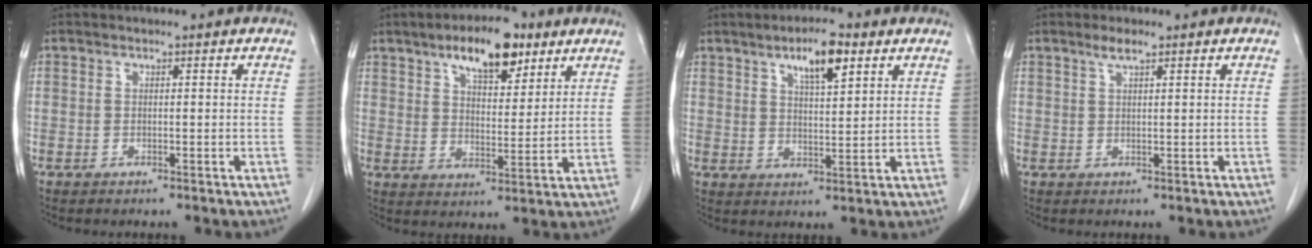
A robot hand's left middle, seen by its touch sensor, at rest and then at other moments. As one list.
[{"total": 10.8, "force": [6.6, 4.0, 7.6], "torque": [-0.121, 0.011, 0.106]}, {"total": 7.1, "force": [4.1, 1.6, 5.6], "torque": [-0.096, 0.004, 0.067]}, {"total": 1.9, "force": [1.4, 0.2, 1.3], "torque": [-0.031, 0.002, 0.028]}]